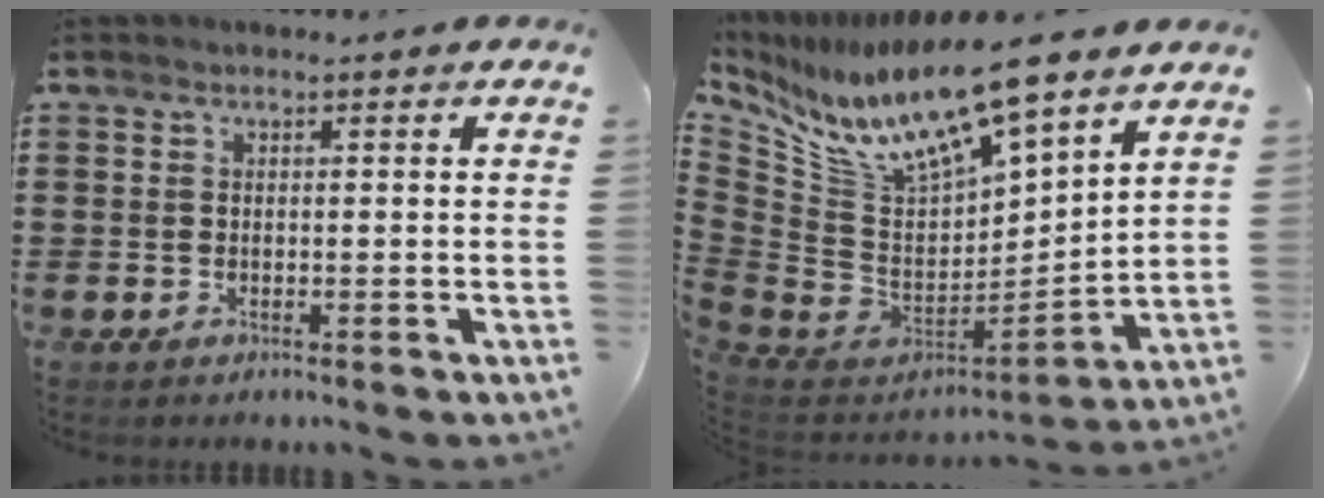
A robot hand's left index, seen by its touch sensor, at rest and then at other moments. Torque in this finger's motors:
{"motor_torque": [1.96, -0.18, 1.05, 0.21]}